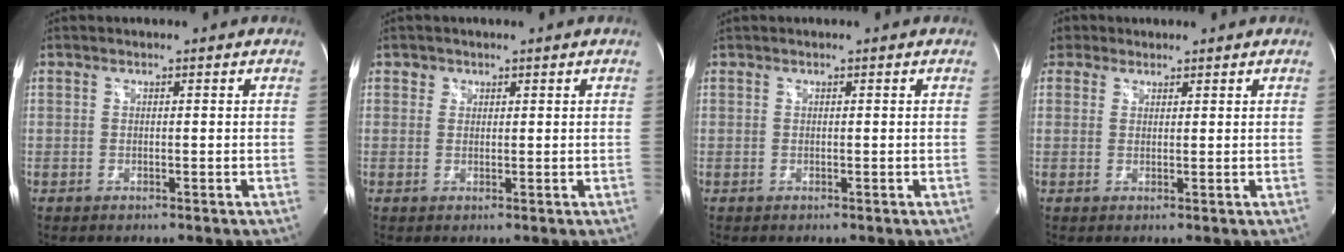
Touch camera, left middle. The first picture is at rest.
{"total": 1.1, "force": [0.6, 0.9, 0.0], "torque": [0.013, -0.001, 0.004]}
{"total": 0.0}
{"total": 2.7, "force": [1.9, 1.9, -0.1], "torque": [0.002, 0.015, 0.032]}